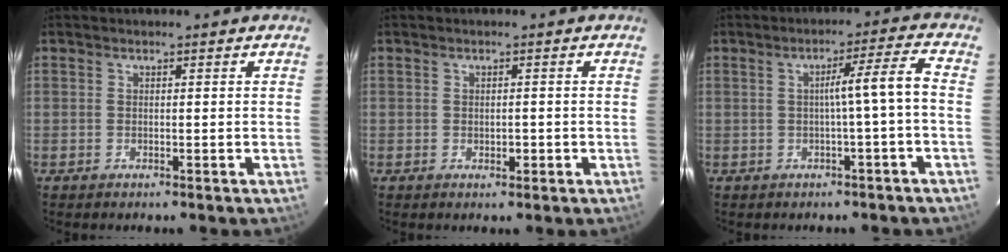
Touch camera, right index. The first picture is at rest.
{"total": 1.4, "force": [-0.3, 0.8, 1.1], "torque": [-0.017, 0.000, -0.002]}
{"total": 5.3, "force": [-0.7, -1.0, 5.1], "torque": [-0.076, 0.013, -0.009]}